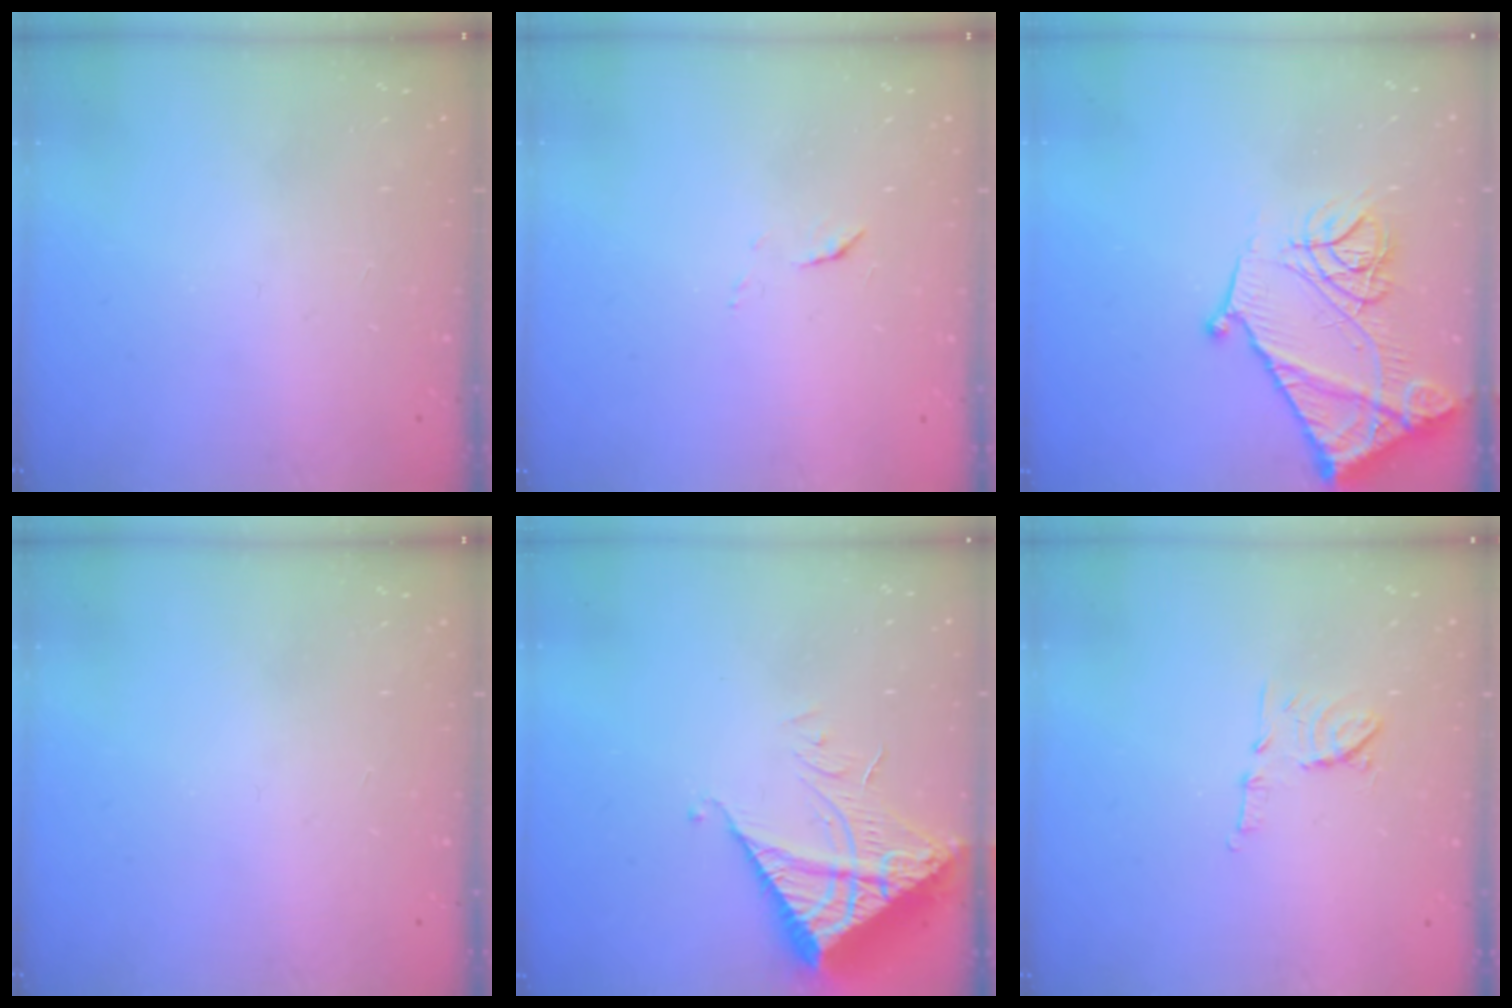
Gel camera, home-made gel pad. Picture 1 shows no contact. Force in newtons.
{"total": 4.1, "press": 4.1, "slide": 0.3}
{"total": 19.3, "press": 19.2, "slide": 2.1}
{"total": 0.0}
{"total": 9.1, "press": 9.1, "slide": 0.9}
{"total": 8.3, "press": 8.3, "slide": 1.1}